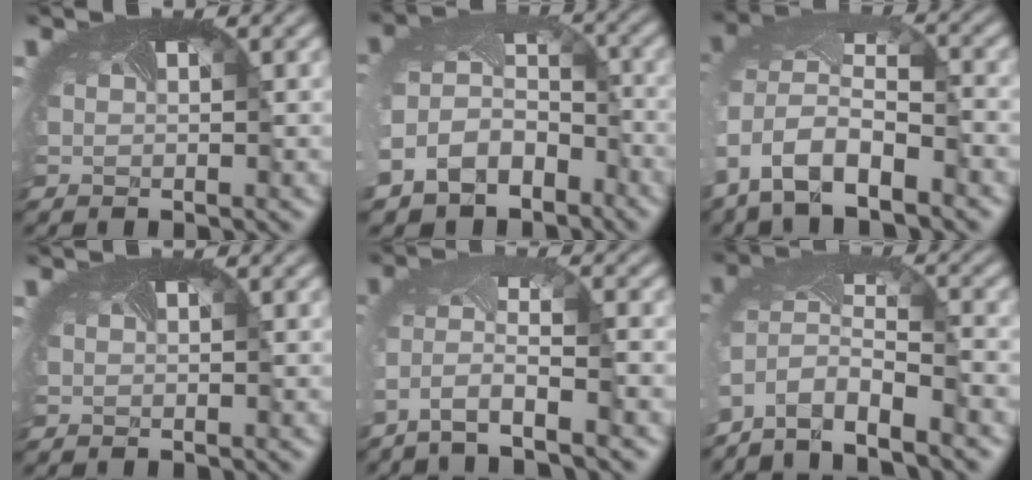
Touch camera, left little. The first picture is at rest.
{"total": 9.1, "force": [-5.0, 7.0, 3.1], "torque": [-0.109, -0.035, -0.077]}
{"total": 9.5, "force": [-5.0, 5.5, 5.9], "torque": [-0.150, -0.043, -0.063]}
{"total": 0.0}
{"total": 5.4, "force": [-3.5, 1.5, 3.8], "torque": [-0.114, -0.025, -0.062]}
{"total": 7.7, "force": [-6.4, 2.4, 3.6], "torque": [-0.093, -0.027, -0.106]}